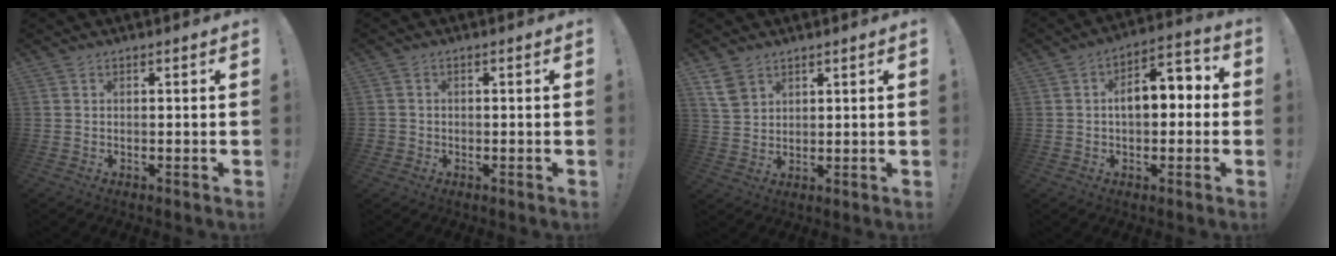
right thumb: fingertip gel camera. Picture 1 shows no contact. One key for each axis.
{"total": 1.5, "fx": -0.5, "fy": 1.2, "fz": 0.6, "tx": -0.010, "ty": 0.003, "tz": -0.009}
{"total": 6.1, "fx": 3.9, "fy": 4.0, "fz": 2.5, "tx": -0.035, "ty": -0.017, "tz": 0.076}
{"total": 9.5, "fx": 0.2, "fy": 5.5, "fz": 7.8, "tx": -0.107, "ty": 0.009, "tz": 0.002}